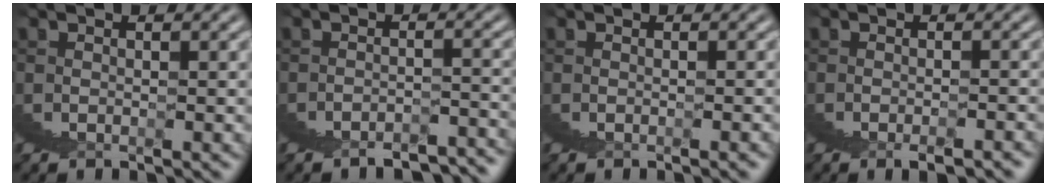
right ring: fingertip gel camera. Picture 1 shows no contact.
{"total": 2.7, "force": [-2.7, 0.4, 0.1], "torque": [0.029, 0.006, -0.050]}
{"total": 1.1, "force": [0.3, -0.9, -0.6], "torque": [0.012, 0.008, 0.002]}
{"total": 1.8, "force": [0.1, -1.6, -0.8], "torque": [0.030, 0.015, -0.004]}